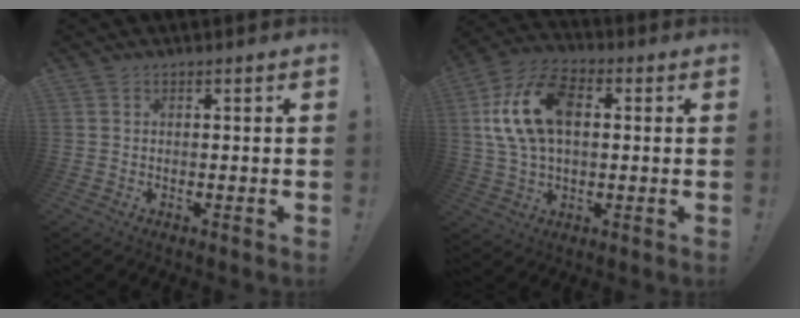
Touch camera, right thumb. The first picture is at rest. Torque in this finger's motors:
{"motor_torque": [0.11, 0.83, 1.30, 0.13, 0.12]}